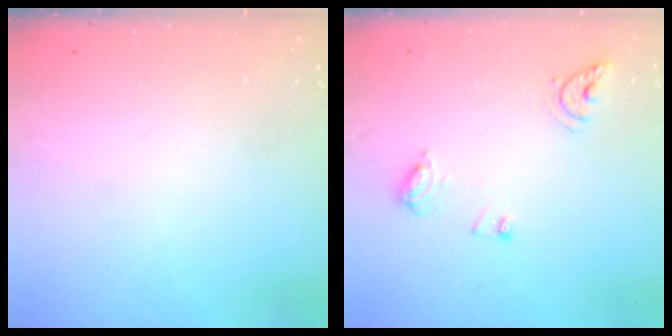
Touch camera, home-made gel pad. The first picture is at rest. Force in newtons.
{"total": 8.3, "press": 8.2, "slide": 0.9}